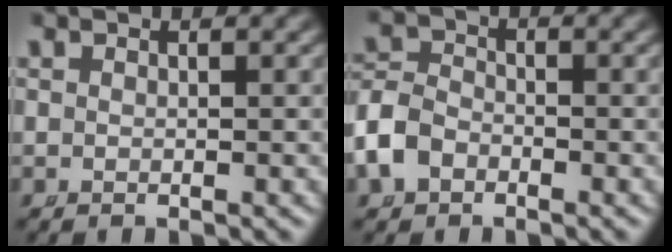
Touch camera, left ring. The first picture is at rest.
{"total": 3.8, "force": [-1.5, 3.0, 1.6], "torque": [-0.054, -0.016, -0.022]}